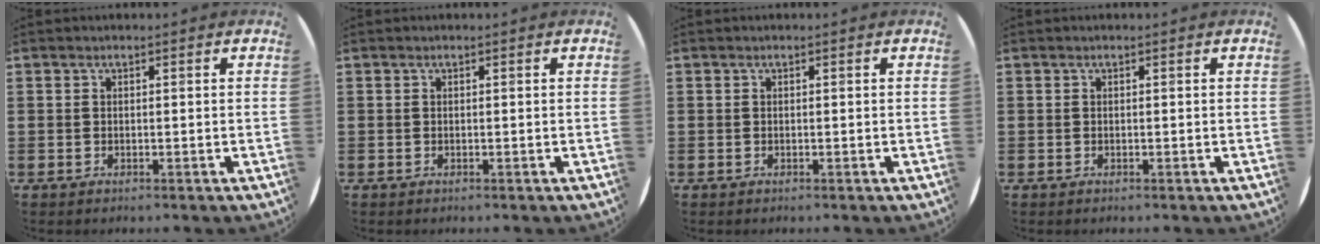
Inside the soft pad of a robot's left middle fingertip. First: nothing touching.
{"total": 0.0}
{"total": 0.0}
{"total": 0.0}